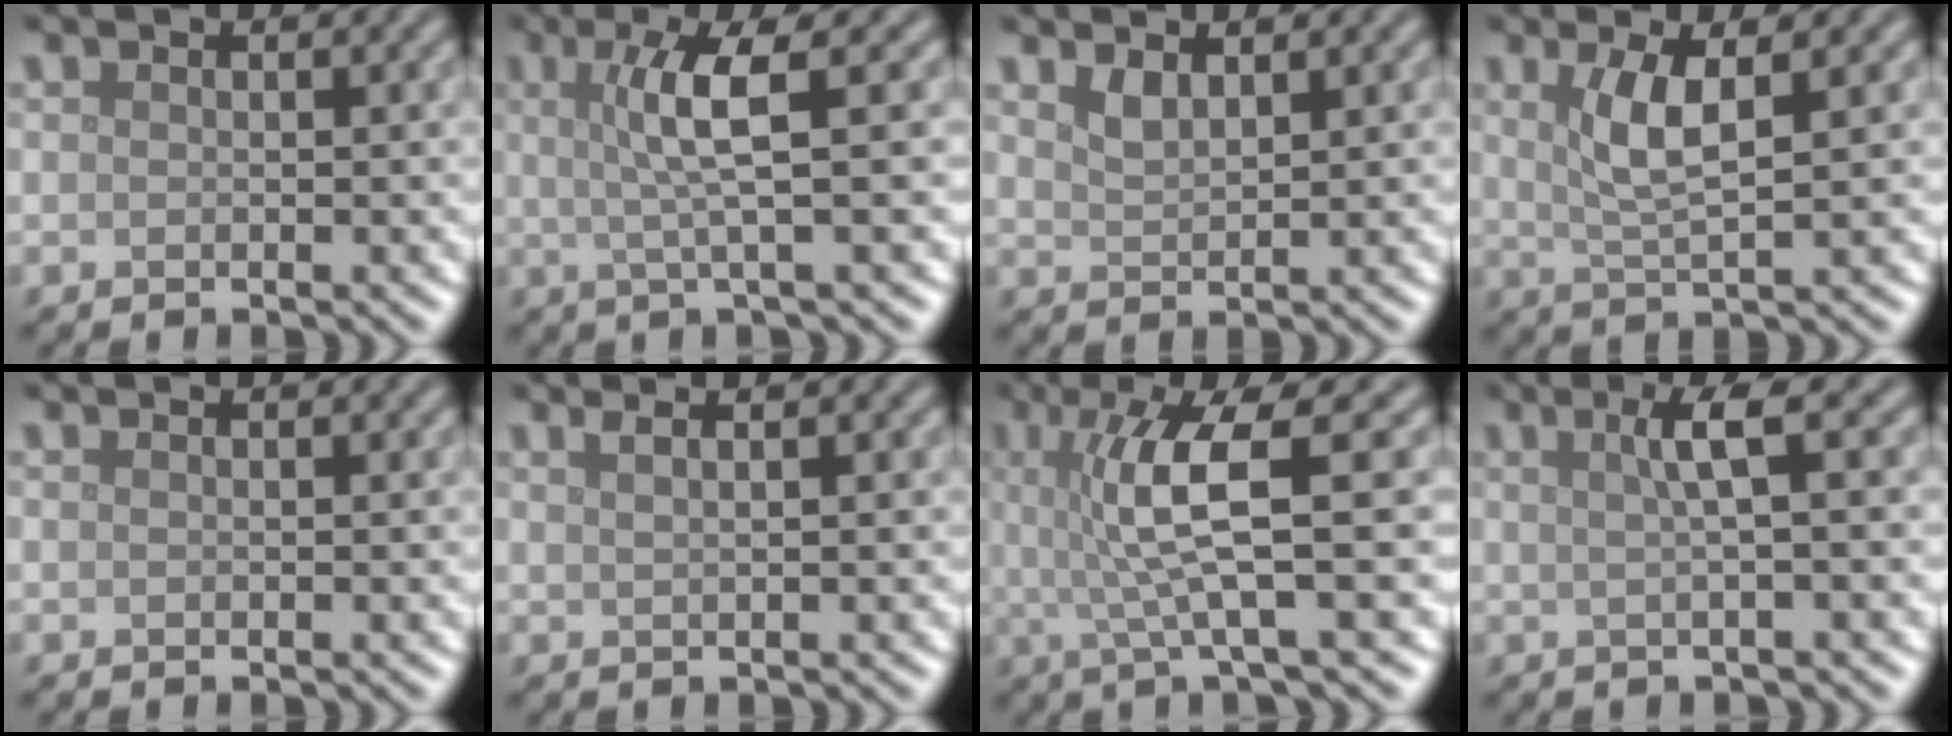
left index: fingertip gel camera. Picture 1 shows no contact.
{"total": 4.4, "force": [0.8, 0.7, 4.3], "torque": [-0.078, 0.002, 0.013]}
{"total": 1.5, "force": [1.2, 0.5, 0.8], "torque": [-0.019, -0.002, 0.026]}
{"total": 3.6, "force": [1.2, 0.8, 3.3], "torque": [-0.066, -0.002, 0.024]}
{"total": 0.0}
{"total": 2.9, "force": [1.7, 1.4, 1.9], "torque": [-0.004, 0.013, -0.007]}
{"total": 6.2, "force": [0.8, 1.0, 6.1], "torque": [-0.117, 0.006, 0.015]}
{"total": 3.2, "force": [0.7, 0.6, 3.1], "torque": [-0.048, 0.009, 0.009]}